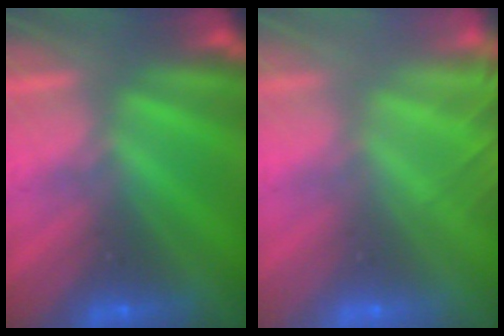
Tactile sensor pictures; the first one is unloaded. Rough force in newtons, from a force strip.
{"total": 7.5}